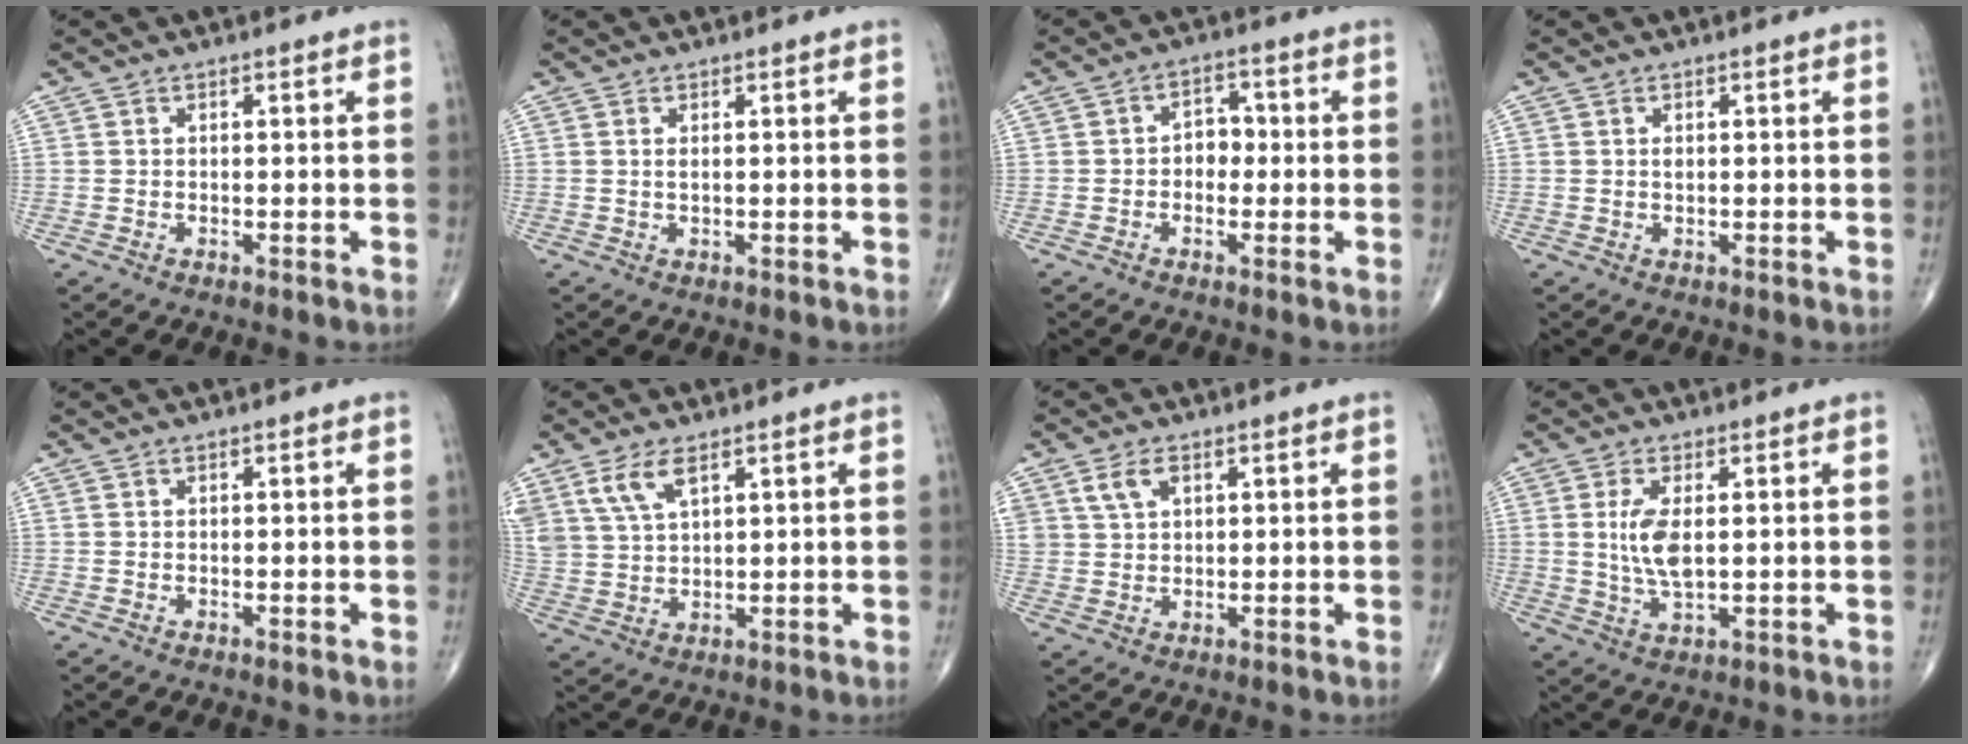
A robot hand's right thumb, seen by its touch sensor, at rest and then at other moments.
{"total": 0.9, "force": [0.2, 0.3, 0.8], "torque": [-0.018, 0.000, 0.006]}
{"total": 4.2, "force": [-0.4, 3.2, 2.7], "torque": [-0.015, 0.018, -0.016]}
{"total": 0.8, "force": [0.2, 0.5, 0.6], "torque": [-0.010, 0.000, 0.005]}
{"total": 0.0}
{"total": 6.9, "force": [4.1, 3.1, 4.7], "torque": [-0.098, -0.010, 0.089]}
{"total": 4.3, "force": [2.1, 2.7, 2.7], "torque": [-0.045, -0.005, 0.044]}
{"total": 6.7, "force": [0.9, 2.8, 6.0], "torque": [-0.126, -0.010, 0.023]}